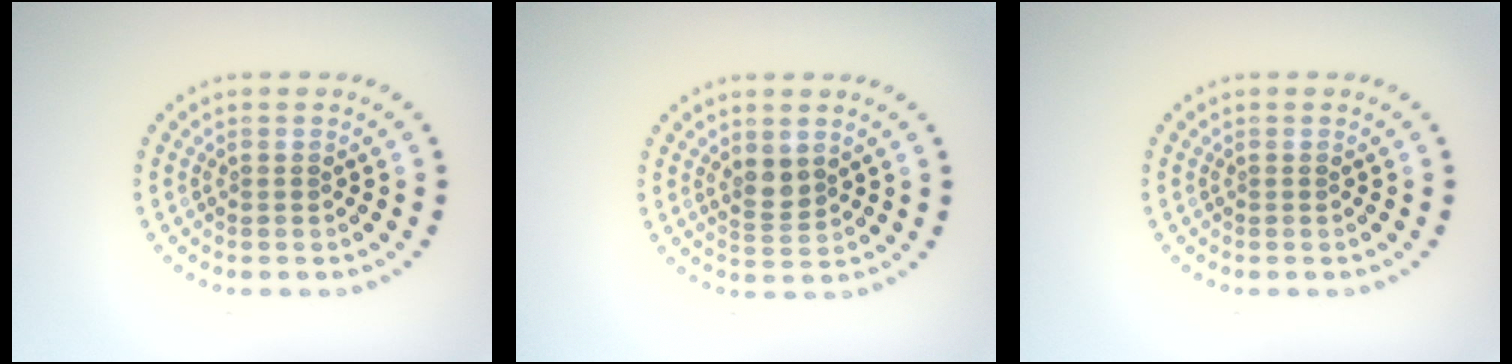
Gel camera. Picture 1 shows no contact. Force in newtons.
{"total": 2.0, "press": 1.7, "slide": 1.0}
{"total": 0.0}